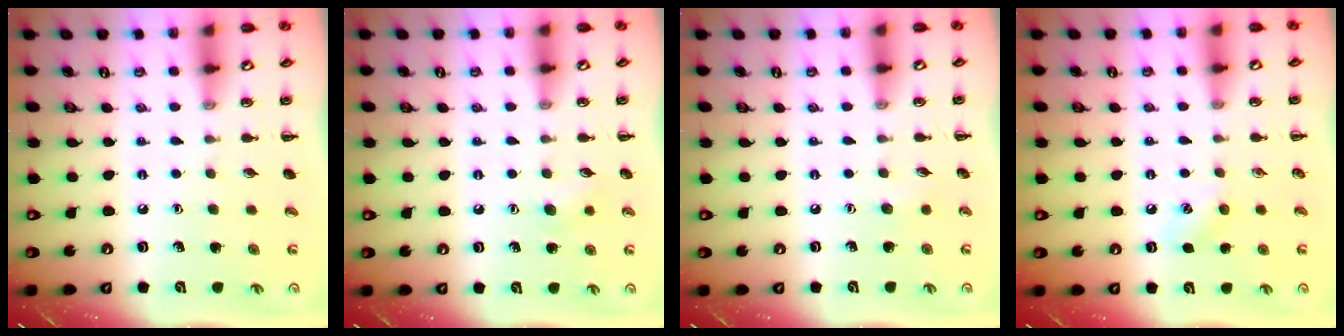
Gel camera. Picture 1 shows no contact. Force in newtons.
{"total": 5.7, "press": 5.5, "slide": 1.6}
{"total": 3.6, "press": 3.5, "slide": 0.9}
{"total": 3.8, "press": 3.6, "slide": 1.0}